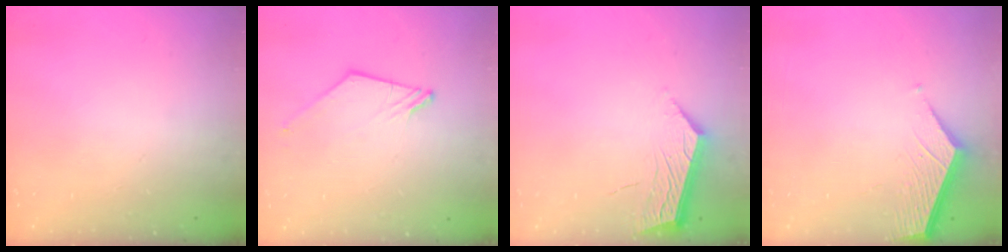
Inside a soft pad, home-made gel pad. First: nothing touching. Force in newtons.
{"total": 1.8, "press": 1.7, "slide": 0.3}
{"total": 4.8, "press": 4.8, "slide": 0.5}
{"total": 2.2, "press": 2.2, "slide": 0.2}